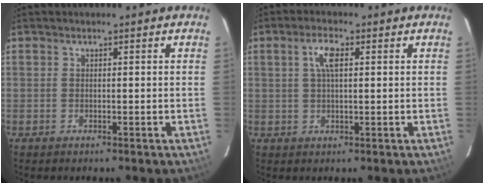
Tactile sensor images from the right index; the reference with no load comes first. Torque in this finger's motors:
{"motor_torque": [0.56, -0.10, 0.23, 0.09]}